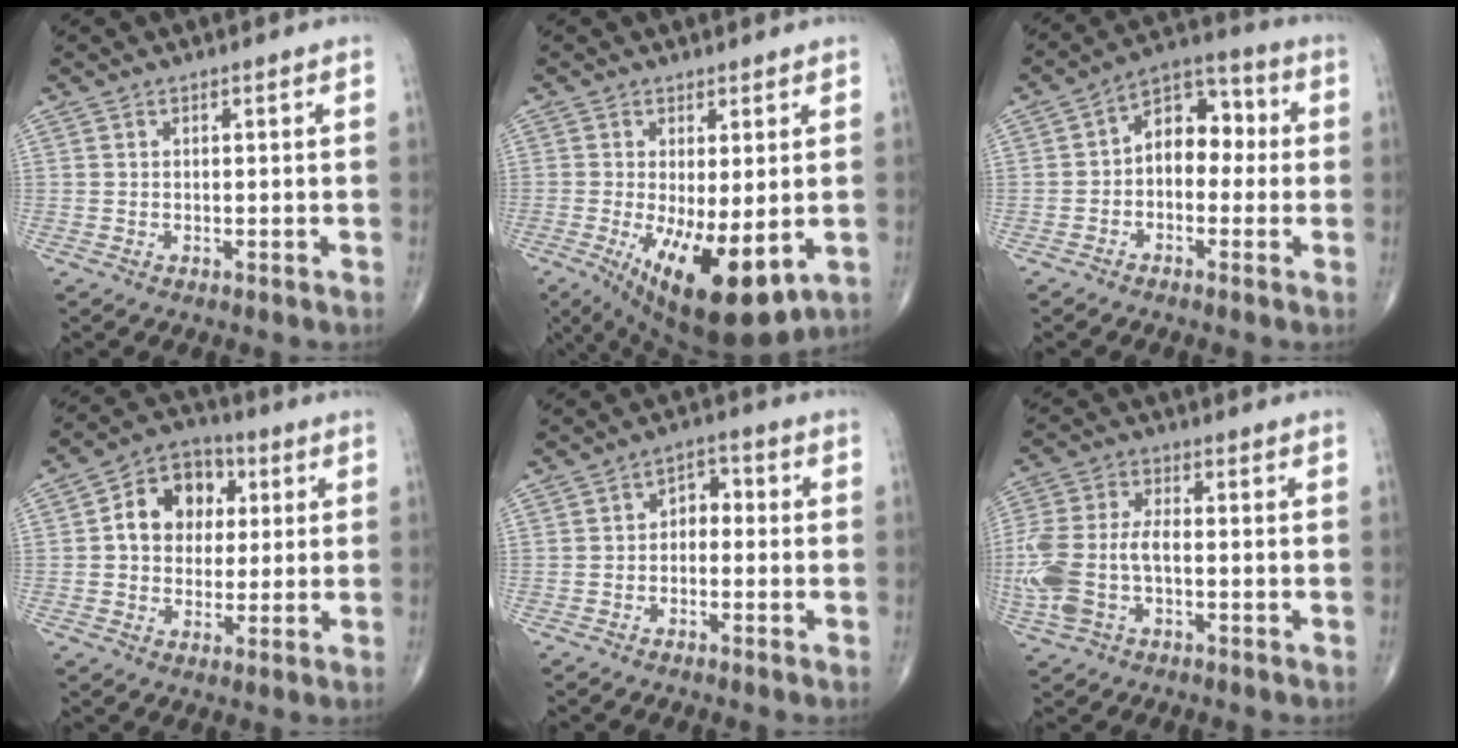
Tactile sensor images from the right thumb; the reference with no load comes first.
{"total": 14.2, "force": [-3.5, 5.2, 12.7], "torque": [-0.202, -0.028, -0.035]}
{"total": 9.9, "force": [-0.2, 6.5, 7.4], "torque": [-0.079, 0.039, -0.021]}
{"total": 10.8, "force": [2.1, 8.3, 6.5], "torque": [-0.065, 0.011, 0.026]}
{"total": 4.0, "force": [-0.5, 2.8, 2.8], "torque": [-0.023, 0.023, -0.022]}
{"total": 12.8, "force": [-2.5, 7.1, 10.4], "torque": [-0.258, 0.020, -0.047]}